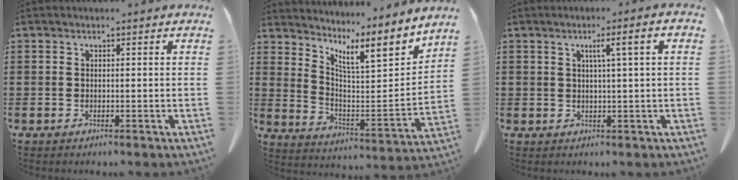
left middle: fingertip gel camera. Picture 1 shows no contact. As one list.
[{"total": 8.0, "force": [6.3, 0.6, 4.9], "torque": [-0.094, -0.065, 0.096]}, {"total": 3.3, "force": [0.8, -0.4, 3.2], "torque": [-0.058, -0.002, 0.010]}]